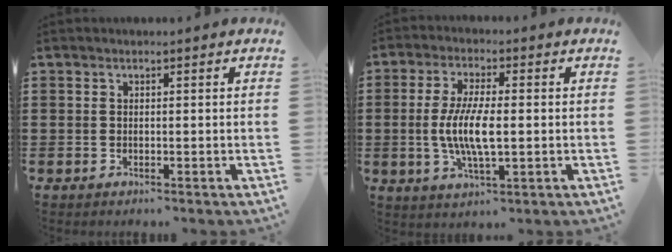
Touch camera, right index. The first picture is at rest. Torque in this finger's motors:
{"motor_torque": [1.33, -0.40, 1.02, 0.19]}